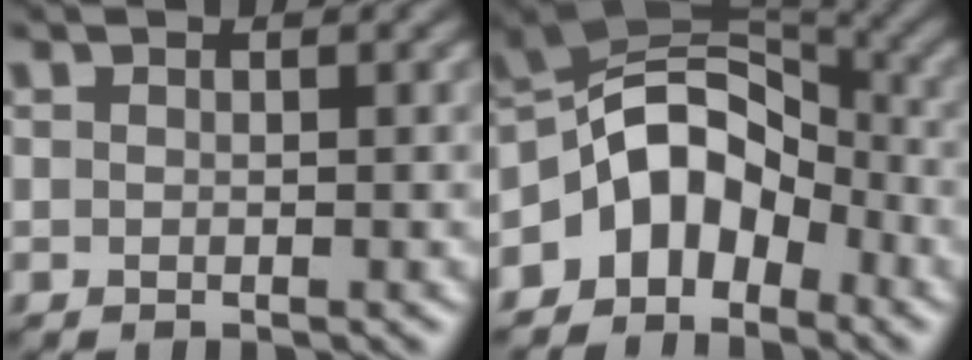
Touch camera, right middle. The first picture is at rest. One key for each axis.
{"total": 6.8, "fx": -3.2, "fy": 4.6, "fz": 3.8, "tx": -0.039, "ty": 0.018, "tz": -0.076}